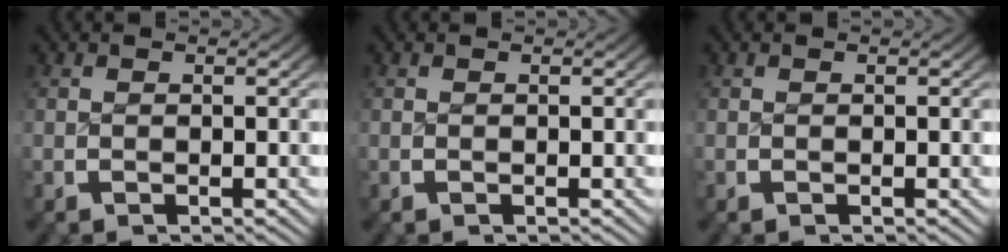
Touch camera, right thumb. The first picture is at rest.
{"total": 0.0}
{"total": 0.0}